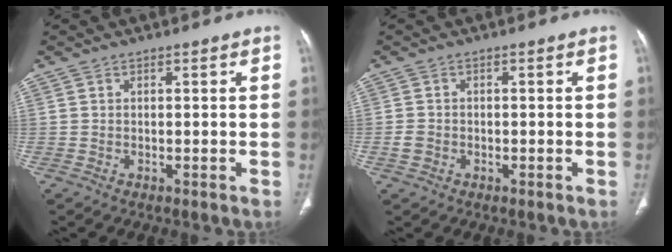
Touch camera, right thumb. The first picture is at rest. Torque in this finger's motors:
{"motor_torque": [0.57, 0.29, 0.07, -0.58, 0.08]}